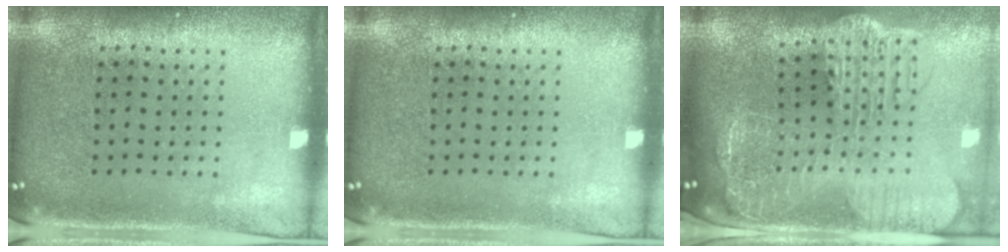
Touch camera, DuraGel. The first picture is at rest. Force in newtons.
{"total": 0.0}
{"total": 3.7, "press": 3.0, "slide": 2.2}